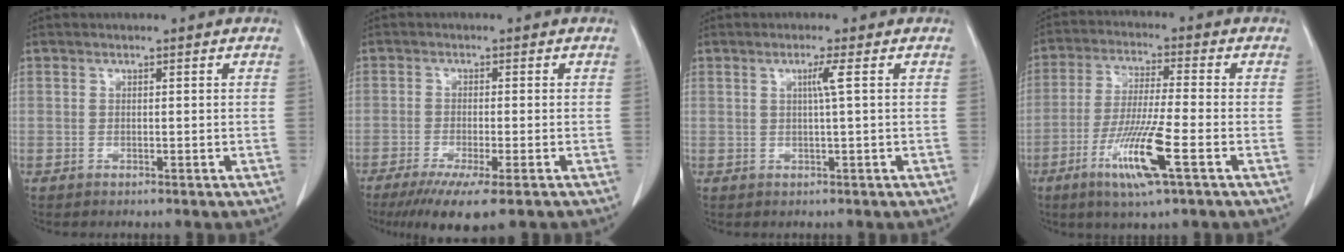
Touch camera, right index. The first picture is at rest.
{"total": 9.0, "force": [-6.3, 0.8, 6.4], "torque": [-0.093, -0.022, -0.096]}
{"total": 2.1, "force": [0.5, -0.7, 1.9], "torque": [-0.039, -0.003, 0.010]}
{"total": 10.9, "force": [-4.6, 0.0, 9.9], "torque": [-0.194, -0.021, -0.088]}